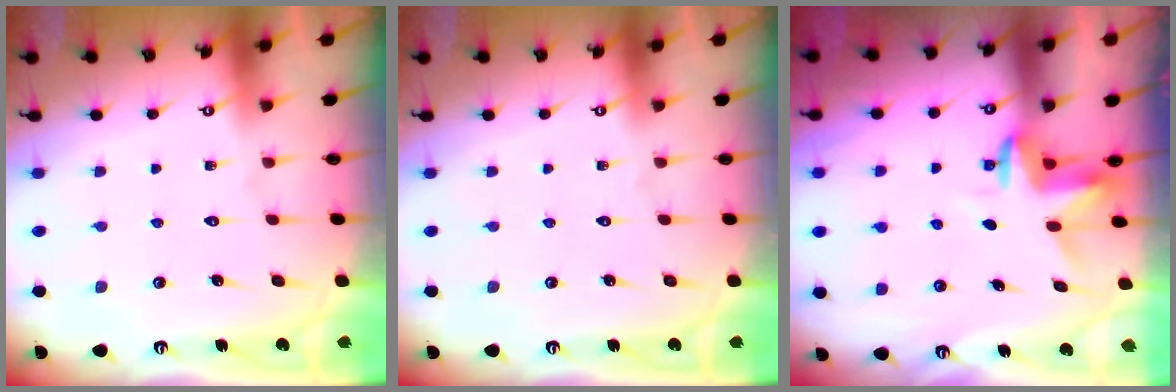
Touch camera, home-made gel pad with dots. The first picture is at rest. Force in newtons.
{"total": 0.0}
{"total": 3.6, "press": 3.6, "slide": 0.2}